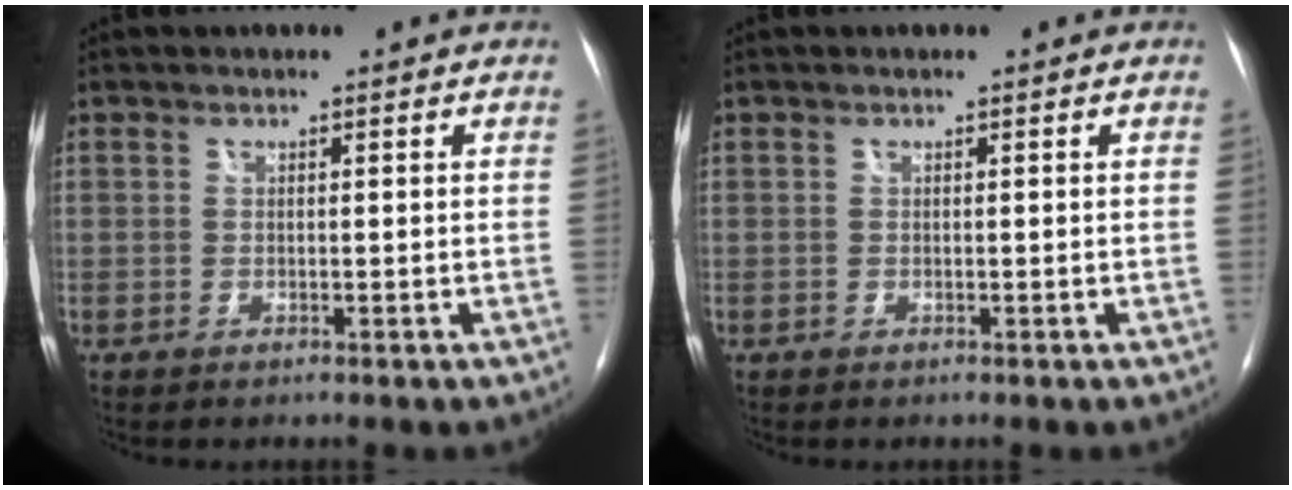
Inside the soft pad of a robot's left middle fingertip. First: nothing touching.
{"total": 0.0}